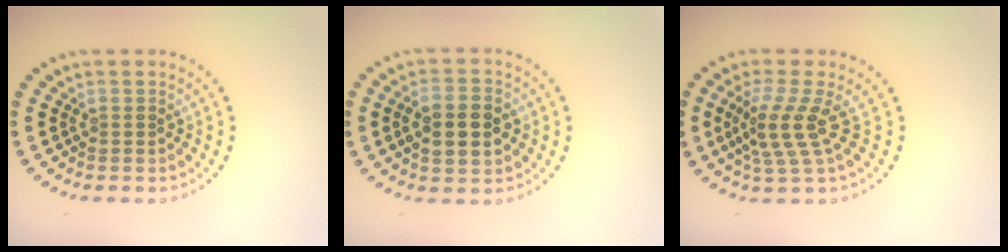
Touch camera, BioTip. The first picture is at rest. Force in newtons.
{"total": 3.9, "press": 3.9, "slide": 0.2}
{"total": 3.4, "press": 2.6, "slide": 2.2}